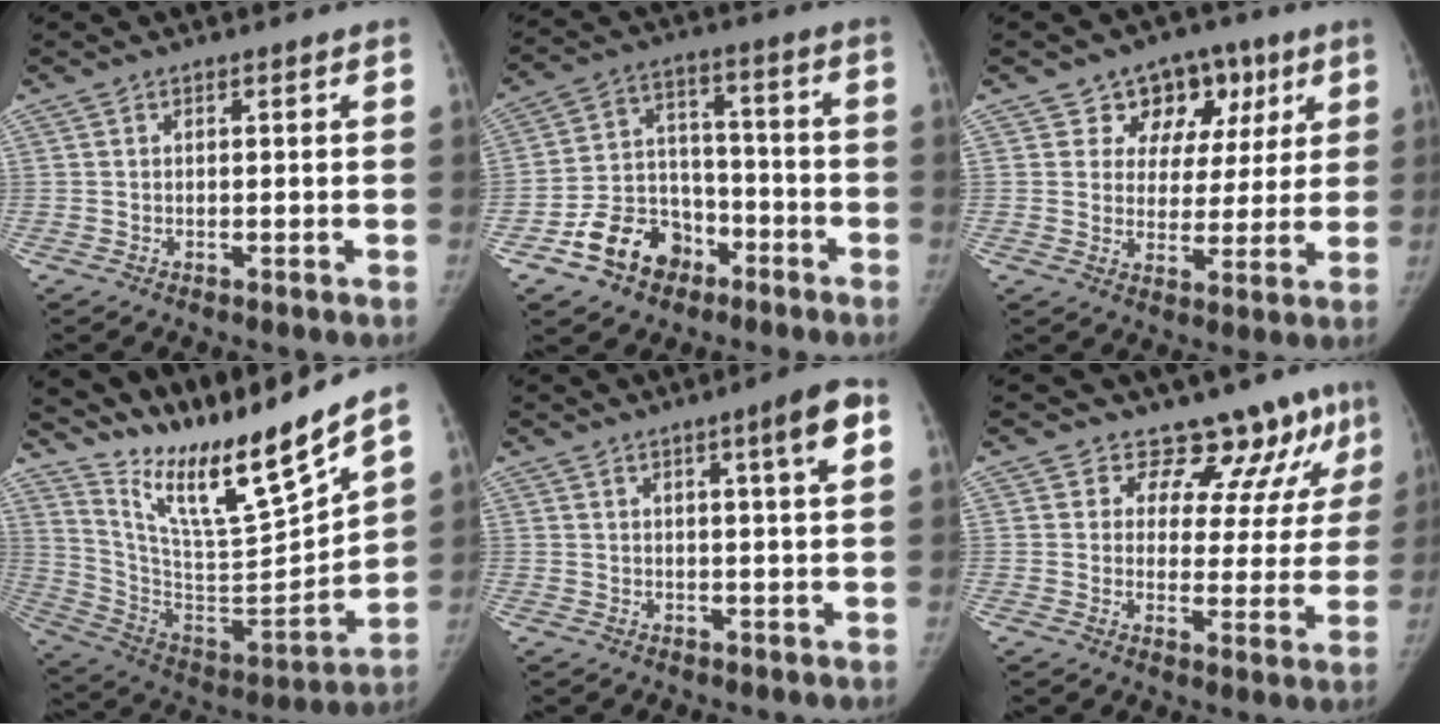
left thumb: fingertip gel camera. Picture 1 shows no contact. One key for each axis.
{"total": 12.8, "fx": -7.1, "fy": 9.4, "fz": 5.0, "tx": -0.048, "ty": 0.066, "tz": -0.118}
{"total": 10.9, "fx": 5.5, "fy": 8.6, "fz": 3.8, "tx": 0.002, "ty": -0.009, "tz": 0.079}
{"total": 22.2, "fx": 18.1, "fy": 1.8, "fz": 12.8, "tx": -0.180, "ty": -0.114, "tz": 0.329}
{"total": 5.6, "fx": 2.3, "fy": 0.2, "fz": 5.1, "tx": -0.071, "ty": -0.005, "tz": 0.032}
{"total": 11.0, "fx": 8.9, "fy": 5.7, "fz": 3.0, "tx": 0.011, "ty": -0.053, "tz": 0.097}